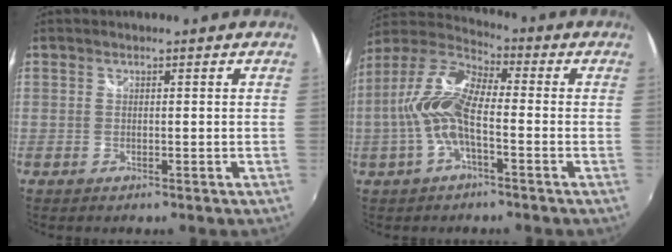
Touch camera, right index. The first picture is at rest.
{"total": 12.2, "force": [-2.1, 4.3, 11.2], "torque": [-0.236, 0.010, -0.046]}